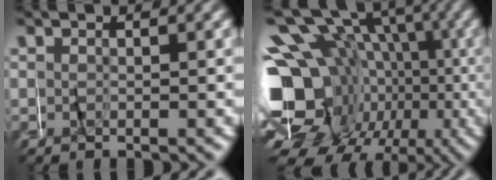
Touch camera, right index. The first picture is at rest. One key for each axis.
{"total": 15.5, "fx": -2.8, "fy": 12.1, "fz": 9.2, "tx": -0.167, "ty": -0.039, "tz": -0.042}